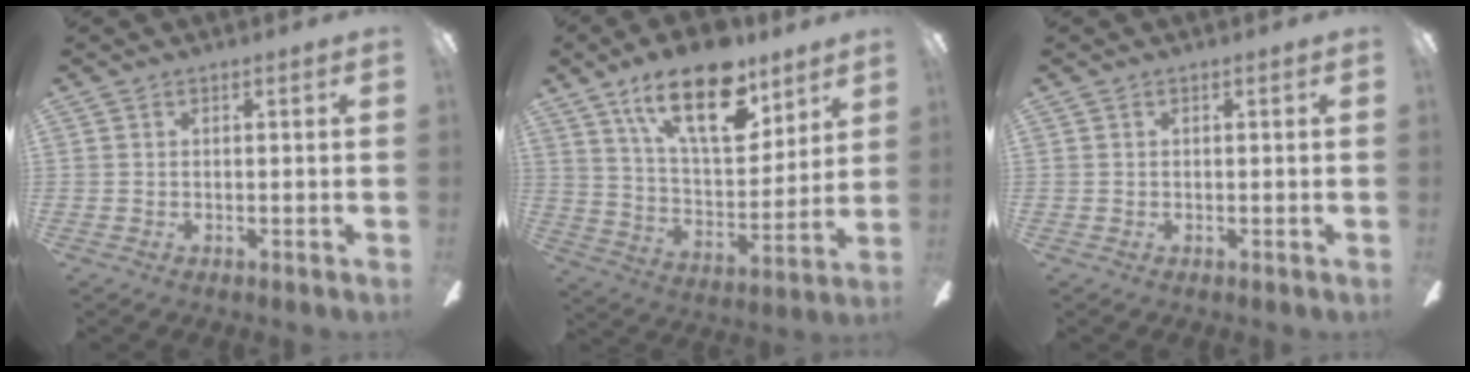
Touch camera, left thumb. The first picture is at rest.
{"total": 22.3, "force": [13.7, 10.1, 14.4], "torque": [-0.236, -0.067, 0.236]}
{"total": 0.6, "force": [0.1, 0.6, 0.2], "torque": [-0.004, 0.005, 0.001]}